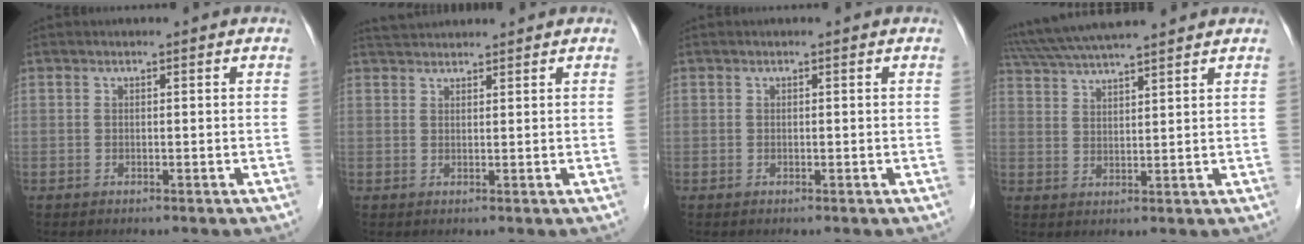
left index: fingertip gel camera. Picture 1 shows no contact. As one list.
[{"total": 3.3, "force": [3.2, 0.2, 0.7], "torque": [-0.014, 0.030, 0.061]}, {"total": 0.0}, {"total": 13.5, "force": [12.0, 0.7, 6.1], "torque": [-0.118, 0.040, 0.195]}]